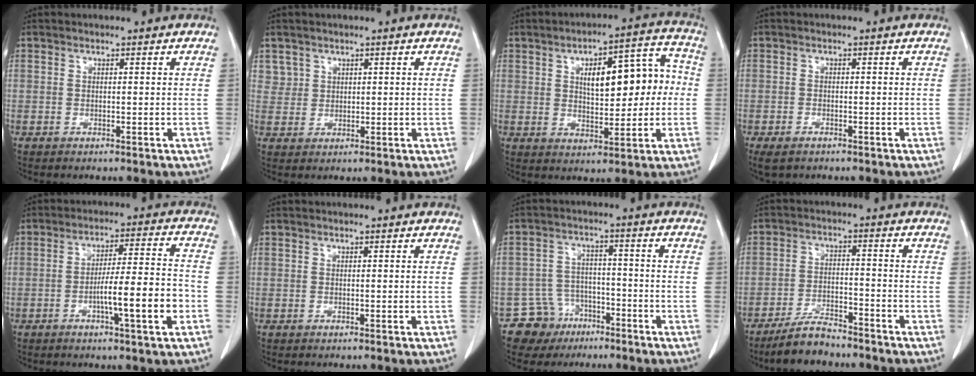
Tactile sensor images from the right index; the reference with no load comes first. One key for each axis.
{"total": 2.6, "fx": 1.6, "fy": 2.1, "fz": -0.3, "tx": 0.021, "ty": 0.004, "tz": 0.023}
{"total": 12.4, "fx": 1.4, "fy": 5.0, "fz": 11.2, "tx": -0.151, "ty": 0.041, "tz": 0.029}
{"total": 3.2, "fx": -2.3, "fy": 1.5, "fz": 1.7, "tx": -0.033, "ty": -0.007, "tz": -0.033}
{"total": 10.1, "fx": -3.3, "fy": 0.3, "fz": 9.5, "tx": -0.152, "ty": 0.005, "tz": -0.053}
{"total": 0.0}
{"total": 6.9, "fx": -4.4, "fy": 5.3, "fz": -0.2, "tx": 0.012, "ty": 0.018, "tz": -0.072}
{"total": 7.4, "fx": -6.6, "fy": 1.8, "fz": 2.7, "tx": -0.052, "ty": -0.007, "tz": -0.118}